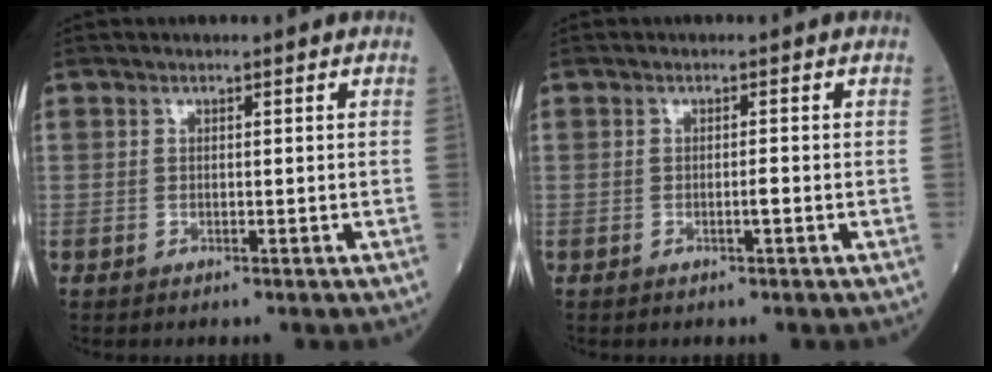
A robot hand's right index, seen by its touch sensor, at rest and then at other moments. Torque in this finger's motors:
{"motor_torque": [0.23, 0.03, 0.11, 0.03]}